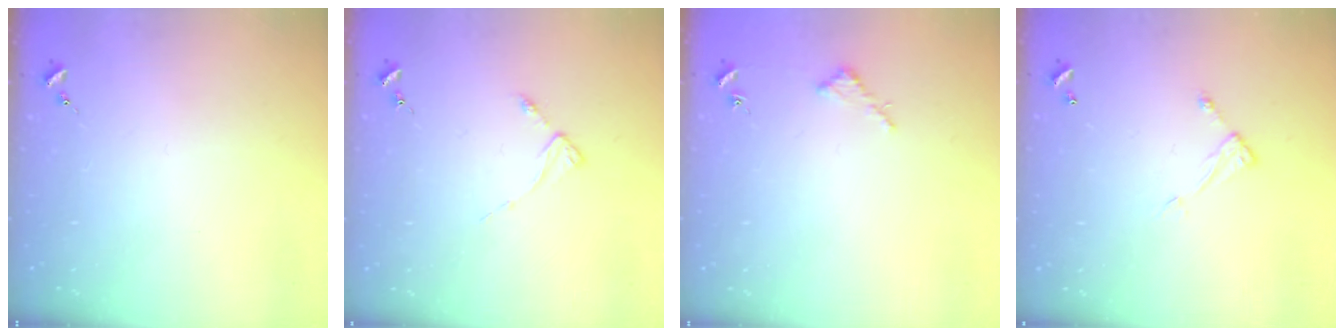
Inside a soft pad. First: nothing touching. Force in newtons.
{"total": 2.9, "press": 2.8, "slide": 0.4}
{"total": 2.6, "press": 2.6, "slide": 0.2}
{"total": 5.8, "press": 5.8, "slide": 0.2}